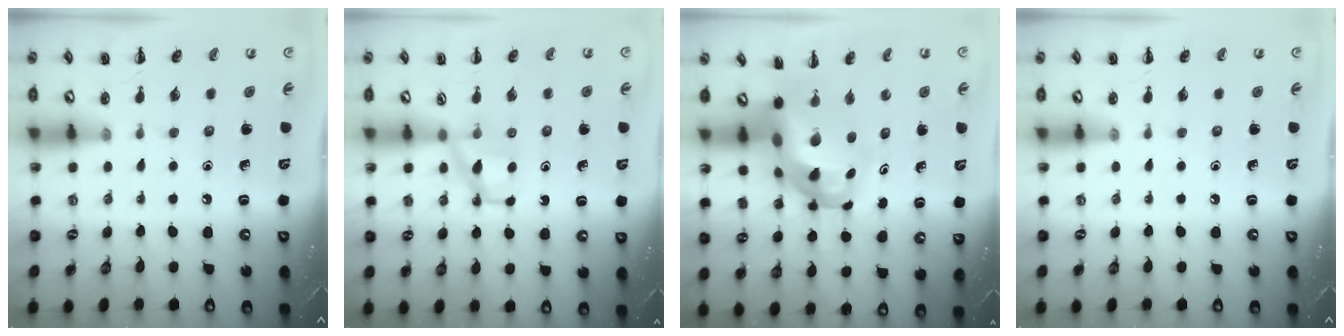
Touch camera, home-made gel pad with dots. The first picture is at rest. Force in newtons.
{"total": 4.1, "press": 4.0, "slide": 0.8}
{"total": 8.5, "press": 8.1, "slide": 2.6}
{"total": 0.0}